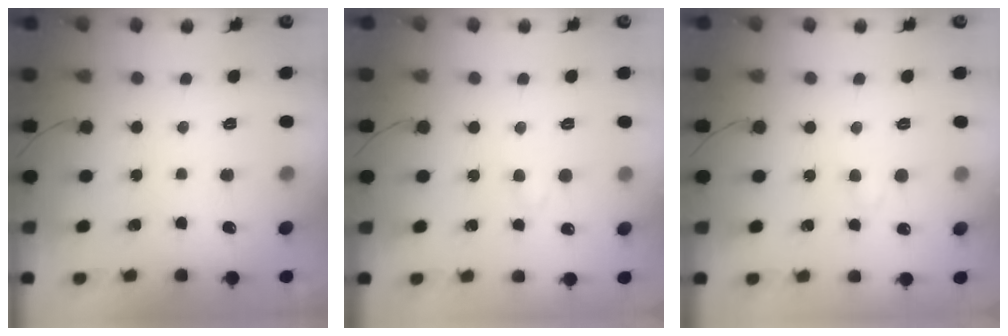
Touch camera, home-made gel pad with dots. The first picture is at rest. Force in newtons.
{"total": 2.0, "press": 1.7, "slide": 0.9}
{"total": 2.0, "press": 1.7, "slide": 0.9}